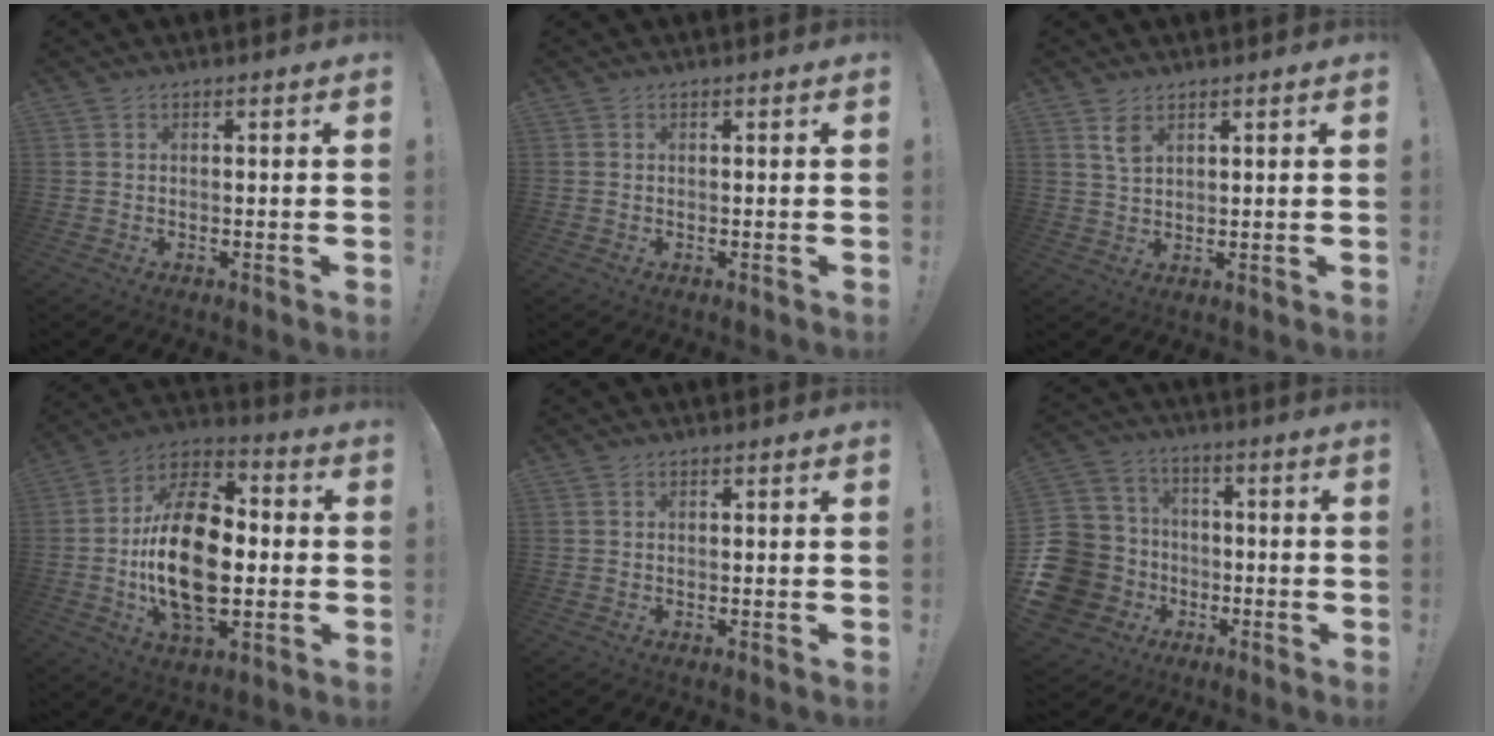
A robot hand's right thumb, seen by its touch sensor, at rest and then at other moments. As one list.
[{"total": 0.0}, {"total": 3.8, "force": [2.3, 1.8, 2.5], "torque": [-0.039, -0.012, 0.039]}, {"total": 23.7, "force": [-2.2, 13.5, 19.3], "torque": [-0.350, 0.012, -0.038]}, {"total": 0.0}, {"total": 17.8, "force": [-4.5, 15.1, 8.2], "torque": [-0.180, 0.040, -0.045]}]